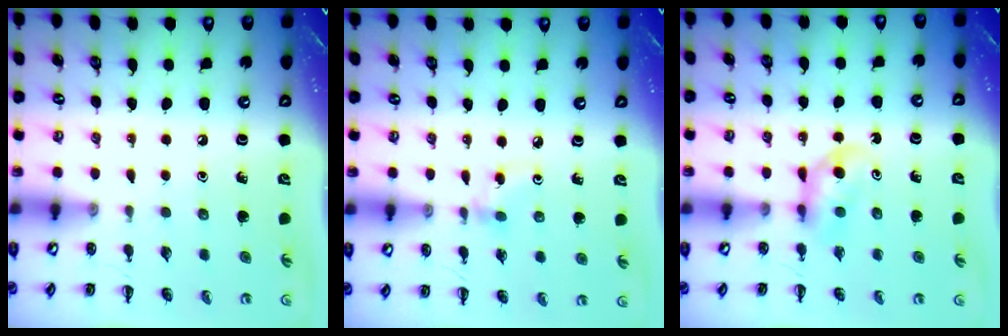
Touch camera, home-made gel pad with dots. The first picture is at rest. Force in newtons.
{"total": 2.6, "press": 2.4, "slide": 1.0}
{"total": 4.5, "press": 4.3, "slide": 1.4}